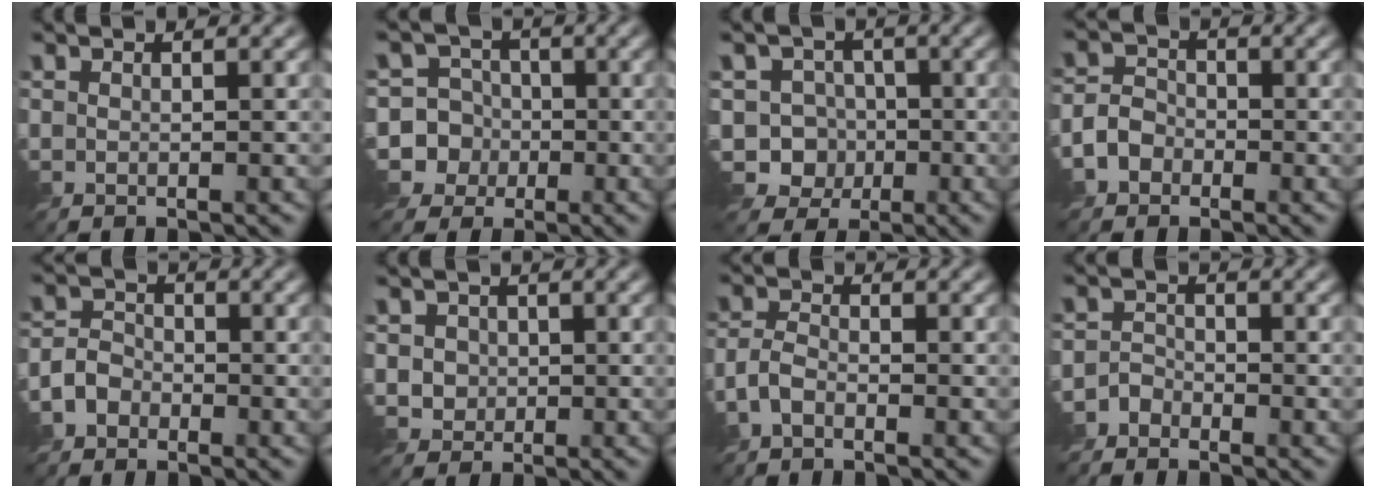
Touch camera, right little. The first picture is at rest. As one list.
[{"total": 9.8, "force": [-3.1, 9.2, 1.1], "torque": [-0.036, -0.003, -0.076]}, {"total": 7.1, "force": [-2.0, 6.6, 1.7], "torque": [-0.022, 0.006, -0.060]}, {"total": 2.7, "force": [-1.5, 2.1, 1.0], "torque": [-0.016, 0.004, -0.035]}, {"total": 2.6, "force": [-1.6, 1.8, 0.9], "torque": [-0.019, 0.004, -0.042]}, {"total": 2.2, "force": [0.3, 2.0, 0.7], "torque": [-0.008, 0.003, 0.015]}, {"total": 2.0, "force": [-1.3, 0.9, 1.3], "torque": [-0.030, 0.003, -0.036]}, {"total": 2.2, "force": [-1.9, 1.0, 0.4], "torque": [-0.013, 0.003, -0.048]}]